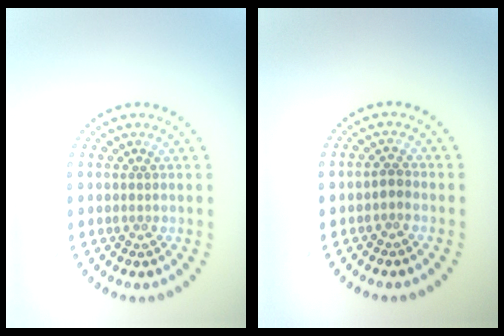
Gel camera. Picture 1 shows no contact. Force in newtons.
{"total": 0.9, "press": 0.8, "slide": 0.5}